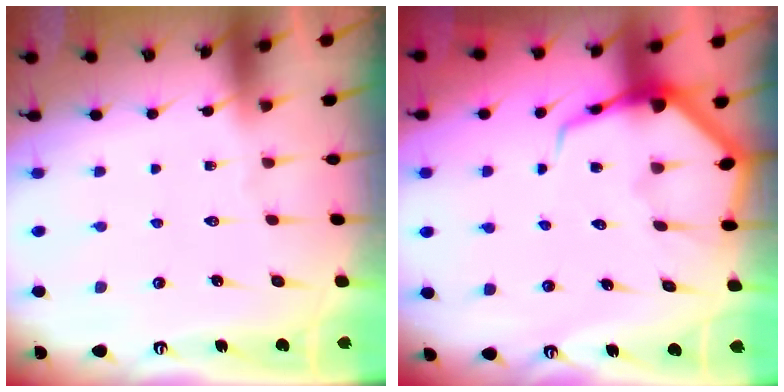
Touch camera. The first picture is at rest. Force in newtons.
{"total": 7.8, "press": 7.7, "slide": 0.8}